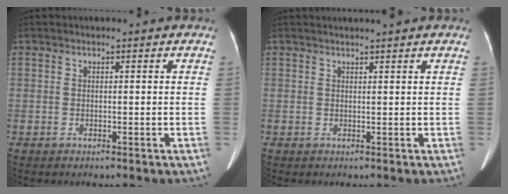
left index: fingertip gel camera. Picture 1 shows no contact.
{"total": 2.9, "force": [2.6, 0.0, 1.3], "torque": [-0.017, 0.024, 0.034]}